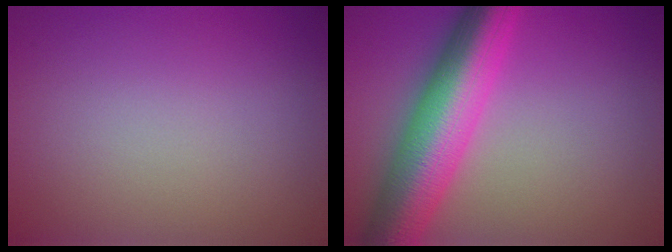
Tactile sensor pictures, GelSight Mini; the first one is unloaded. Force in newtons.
{"total": 10.0, "press": 10.0, "slide": 0.4}